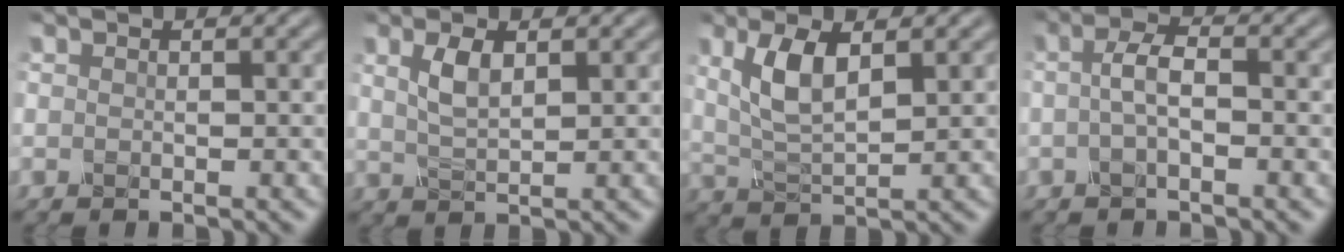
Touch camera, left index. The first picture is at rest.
{"total": 2.6, "force": [1.3, 0.9, 2.1], "torque": [-0.051, 0.005, 0.028]}
{"total": 4.3, "force": [1.7, 1.4, 3.7], "torque": [-0.086, 0.001, 0.035]}
{"total": 2.3, "force": [-0.2, 0.6, 2.2], "torque": [-0.047, 0.008, -0.010]}